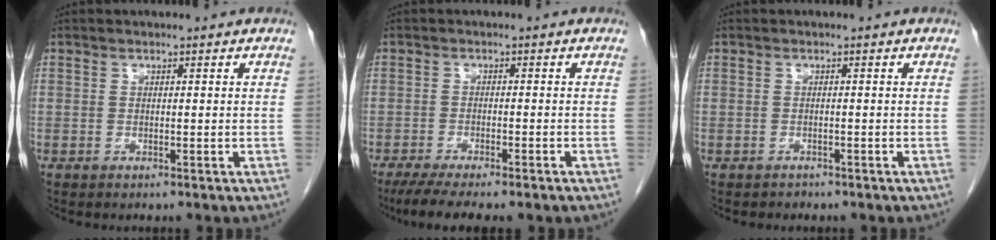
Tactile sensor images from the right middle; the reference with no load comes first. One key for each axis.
{"total": 8.0, "fx": -6.4, "fy": 0.9, "fz": 4.8, "tx": -0.069, "ty": -0.014, "tz": -0.094}
{"total": 0.8, "fx": -0.7, "fy": 0.5, "fz": -0.1, "tx": -0.007, "ty": 0.001, "tz": -0.012}